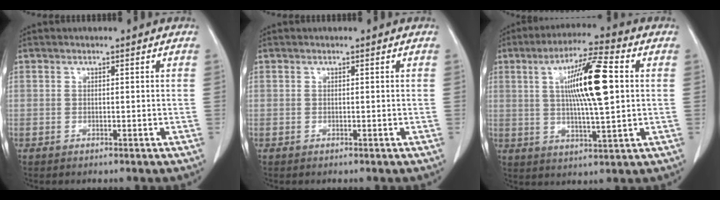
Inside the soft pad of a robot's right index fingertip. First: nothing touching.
{"total": 0.0}
{"total": 12.8, "force": [2.2, 1.4, 12.5], "torque": [-0.218, 0.009, 0.035]}